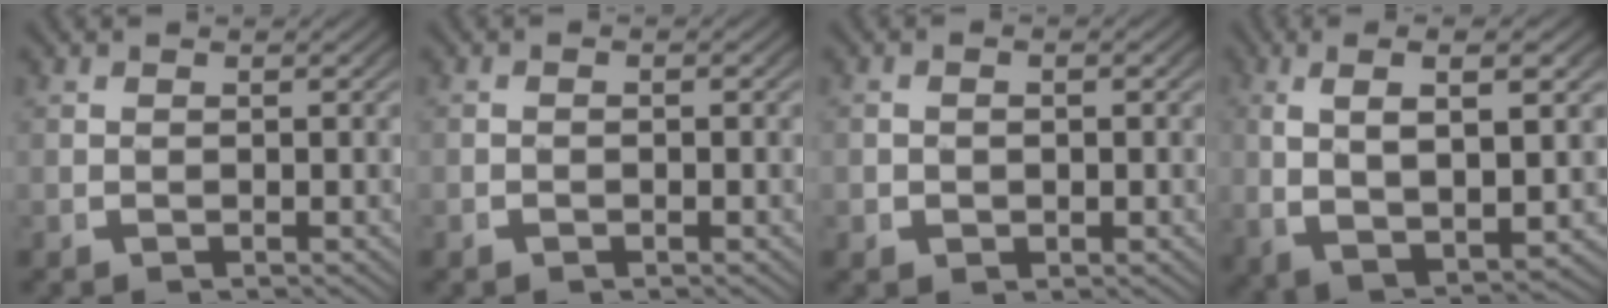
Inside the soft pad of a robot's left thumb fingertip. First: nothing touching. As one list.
[{"total": 0.6, "force": [-0.4, 0.1, 0.4], "torque": [-0.007, 0.002, -0.010]}, {"total": 1.2, "force": [0.0, 0.9, 0.8], "torque": [-0.018, -0.002, 0.002]}, {"total": 10.5, "force": [1.1, 5.7, 8.7], "torque": [-0.179, -0.011, 0.031]}]